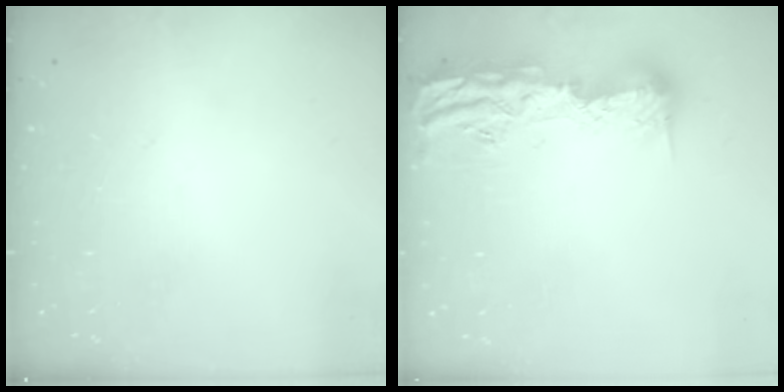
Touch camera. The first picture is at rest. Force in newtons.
{"total": 16.3, "press": 15.9, "slide": 3.5}